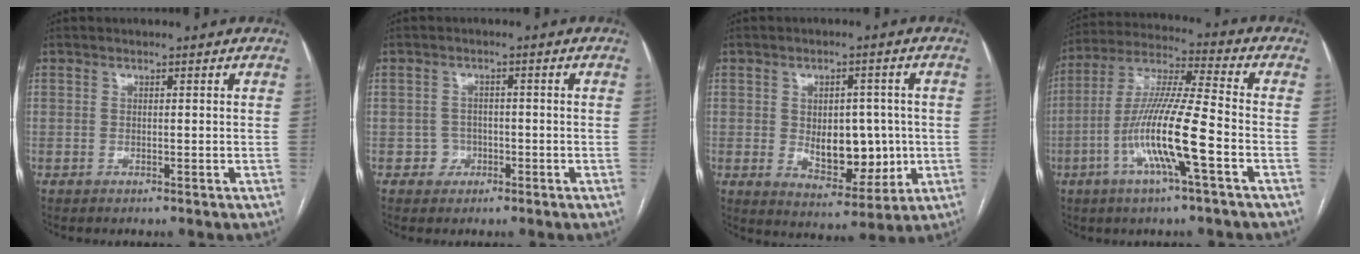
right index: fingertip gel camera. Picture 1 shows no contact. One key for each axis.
{"total": 2.4, "fx": -1.0, "fy": 2.2, "fz": 0.1, "tx": 0.009, "ty": 0.012, "tz": -0.016}
{"total": 9.7, "fx": -0.4, "fy": 5.6, "fz": 7.9, "tx": -0.110, "ty": 0.001, "tz": 0.008}
{"total": 14.2, "fx": -4.7, "fy": 0.2, "fz": 13.4, "tx": -0.267, "ty": -0.004, "tz": -0.093}